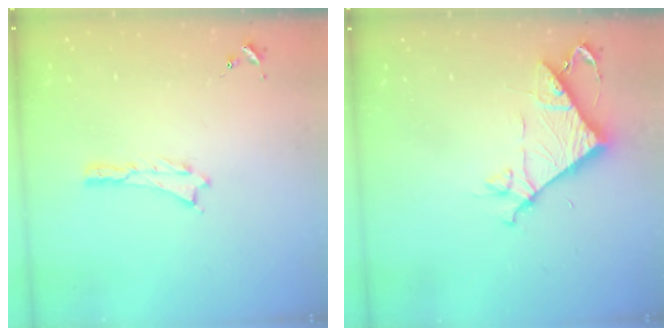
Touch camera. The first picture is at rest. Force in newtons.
{"total": 7.9, "press": 7.8, "slide": 0.6}